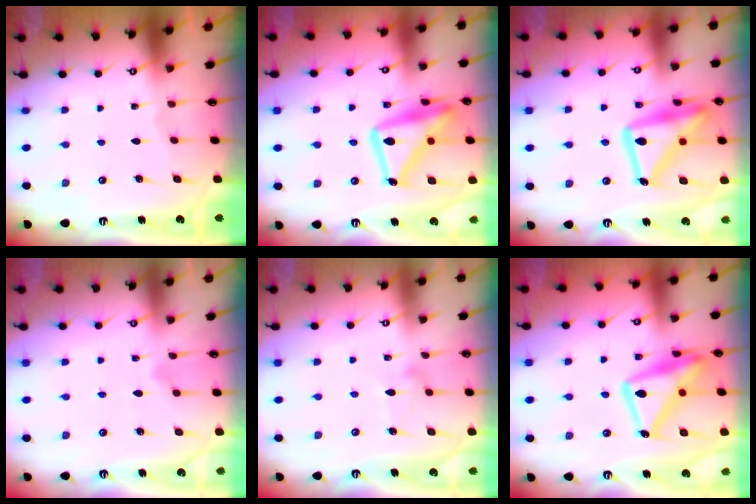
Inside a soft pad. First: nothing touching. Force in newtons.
{"total": 19.6, "press": 19.6, "slide": 1.5}
{"total": 21.5, "press": 21.4, "slide": 1.5}
{"total": 6.4, "press": 6.4, "slide": 0.5}
{"total": 8.1, "press": 8.1, "slide": 0.4}
{"total": 17.6, "press": 17.5, "slide": 1.3}